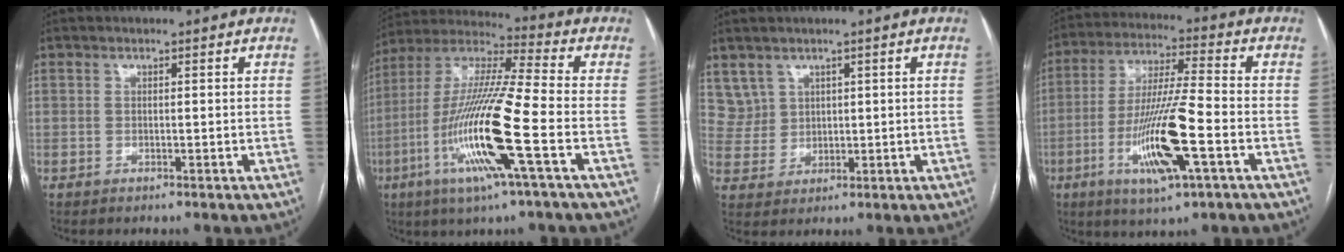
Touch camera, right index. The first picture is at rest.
{"total": 18.2, "force": [-5.8, 0.1, 17.2], "torque": [-0.353, -0.016, -0.116]}
{"total": 4.5, "force": [2.8, 3.5, -0.2], "torque": [0.007, 0.007, 0.063]}
{"total": 14.5, "force": [-4.8, 1.0, 13.6], "torque": [-0.269, -0.015, -0.086]}